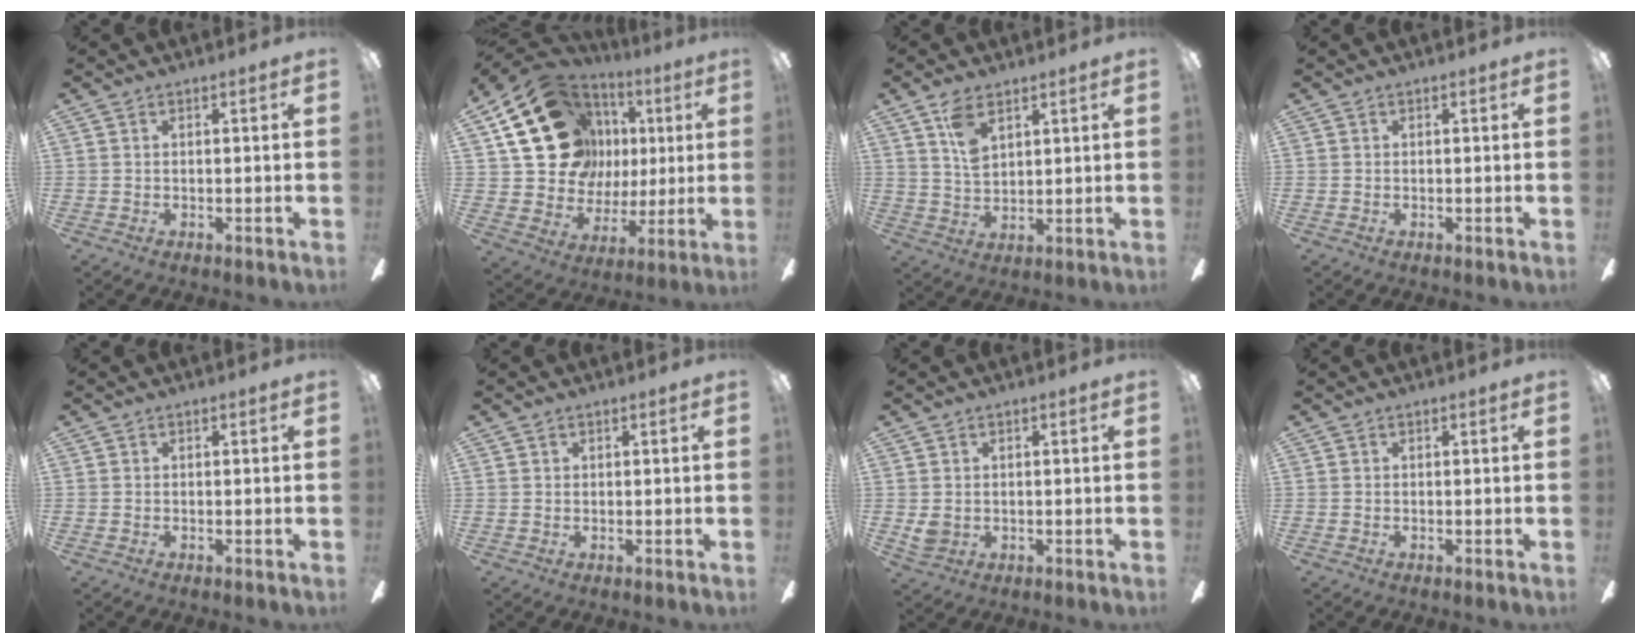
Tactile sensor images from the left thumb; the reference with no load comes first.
{"total": 23.9, "force": [8.5, 18.6, 12.5], "torque": [-0.240, -0.025, 0.175]}
{"total": 7.0, "force": [4.1, 3.6, 4.3], "torque": [-0.081, -0.008, 0.075]}
{"total": 0.0}
{"total": 0.0}
{"total": 0.7, "force": [0.3, 0.6, 0.1], "torque": [-0.002, 0.003, 0.005]}
{"total": 2.9, "force": [0.3, 2.6, 1.3], "torque": [-0.016, 0.002, 0.005]}
{"total": 0.0}